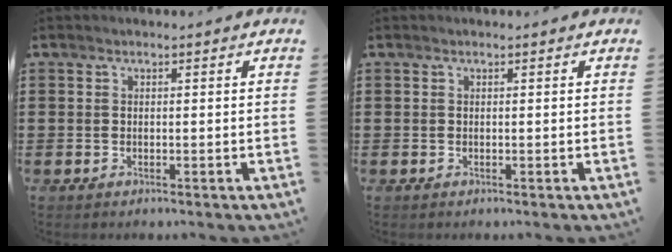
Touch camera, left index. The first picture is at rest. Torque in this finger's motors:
{"motor_torque": [0.01, -0.02, 0.00, 0.00]}